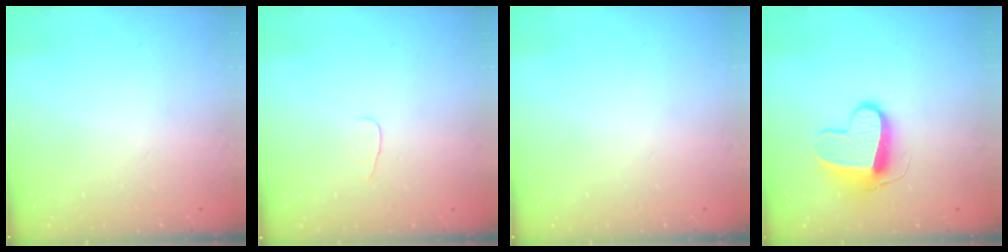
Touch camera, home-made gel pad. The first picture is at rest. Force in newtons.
{"total": 2.8, "press": 2.8, "slide": 0.3}
{"total": 0.0}
{"total": 10.6, "press": 10.6, "slide": 0.4}